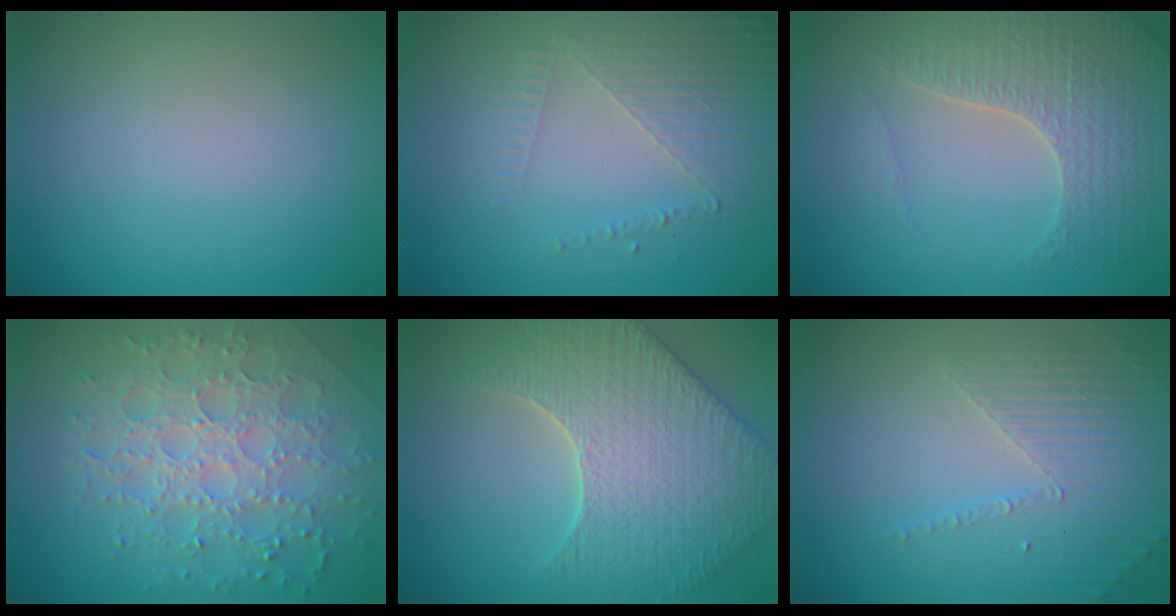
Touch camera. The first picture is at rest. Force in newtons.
{"total": 5.0, "press": 2.9, "slide": 4.1}
{"total": 4.0, "press": 3.9, "slide": 1.1}
{"total": 7.5, "press": 5.4, "slide": 5.3}
{"total": 6.2, "press": 5.6, "slide": 2.7}
{"total": 4.3, "press": 3.1, "slide": 3.0}